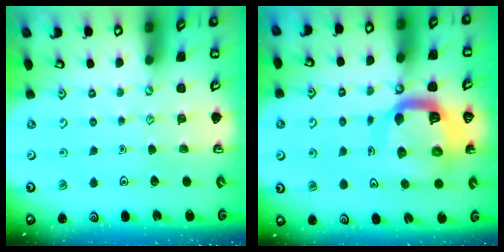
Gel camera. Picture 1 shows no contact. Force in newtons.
{"total": 14.2, "press": 14.1, "slide": 1.7}